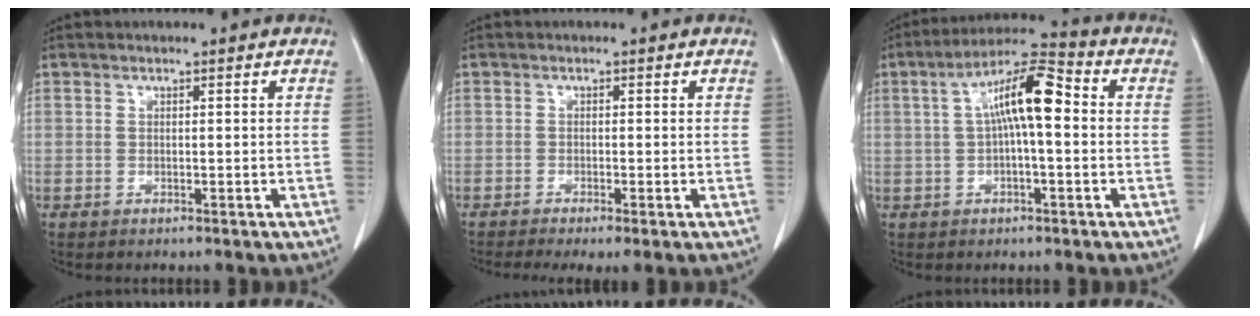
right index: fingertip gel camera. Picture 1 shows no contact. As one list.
[{"total": 4.0, "force": [-2.7, 0.5, 3.0], "torque": [-0.048, -0.012, -0.043]}, {"total": 9.5, "force": [1.0, 2.1, 9.2], "torque": [-0.165, 0.033, 0.011]}]